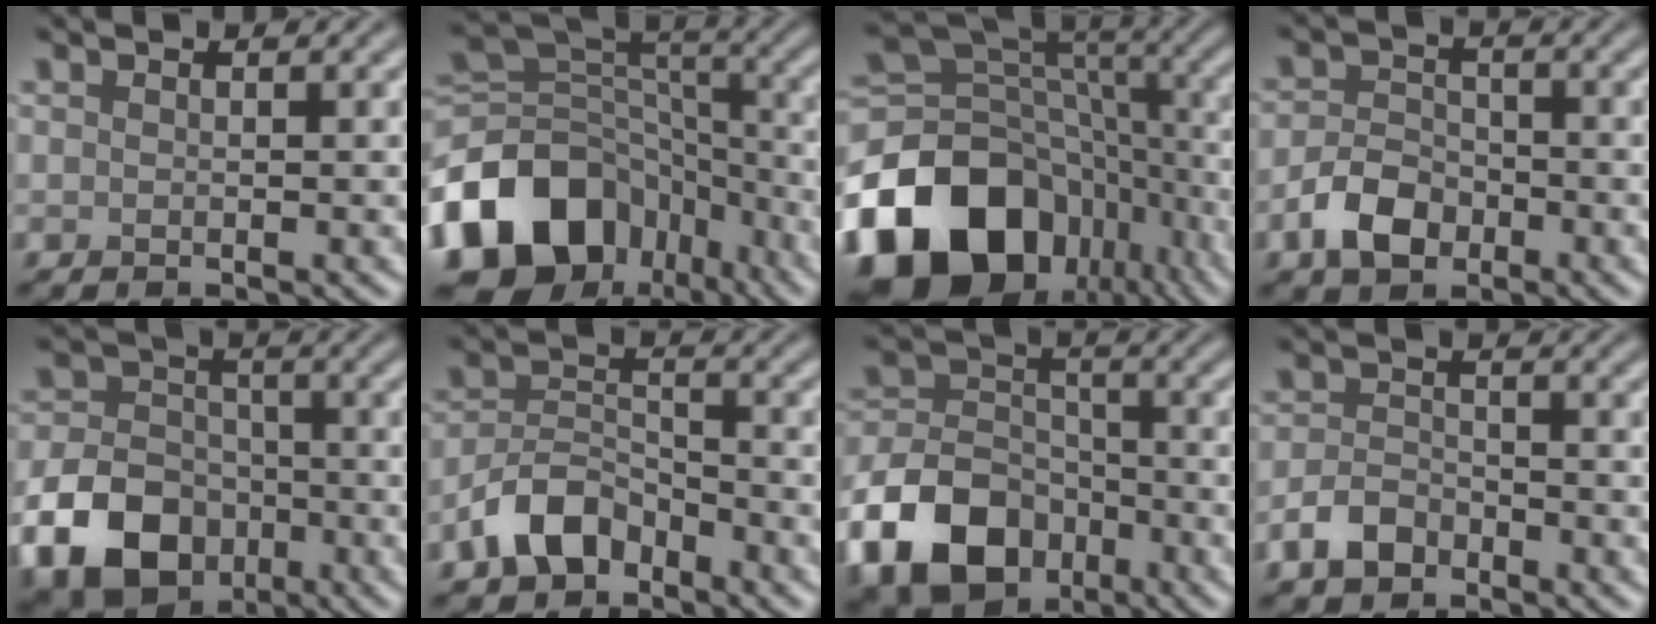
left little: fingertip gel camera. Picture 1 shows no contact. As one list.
[{"total": 13.7, "force": [-6.9, 10.0, 6.4], "torque": [-0.143, 0.008, -0.119]}, {"total": 18.6, "force": [-8.7, 13.2, 9.8], "torque": [-0.209, -0.006, -0.140]}, {"total": 4.0, "force": [-2.1, 2.7, 2.2], "torque": [-0.041, 0.004, -0.045]}, {"total": 11.2, "force": [-5.4, 8.3, 5.3], "torque": [-0.106, -0.032, -0.111]}, {"total": 4.8, "force": [-3.3, 2.7, 2.3], "torque": [-0.038, 0.005, -0.073]}, {"total": 10.1, "force": [-5.3, 6.9, 5.1], "torque": [-0.097, -0.006, -0.113]}, {"total": 3.0, "force": [-2.1, 1.7, 1.2], "torque": [-0.023, 0.004, -0.050]}]